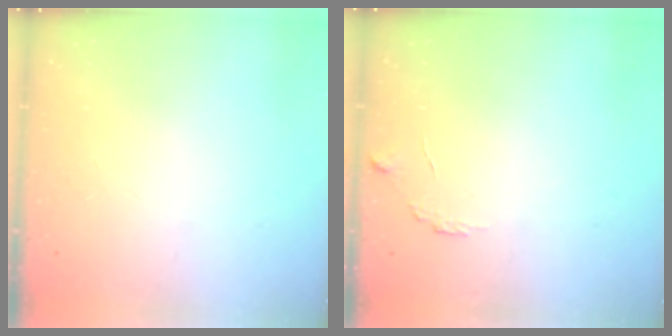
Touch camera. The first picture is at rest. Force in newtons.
{"total": 5.6, "press": 5.6, "slide": 0.2}